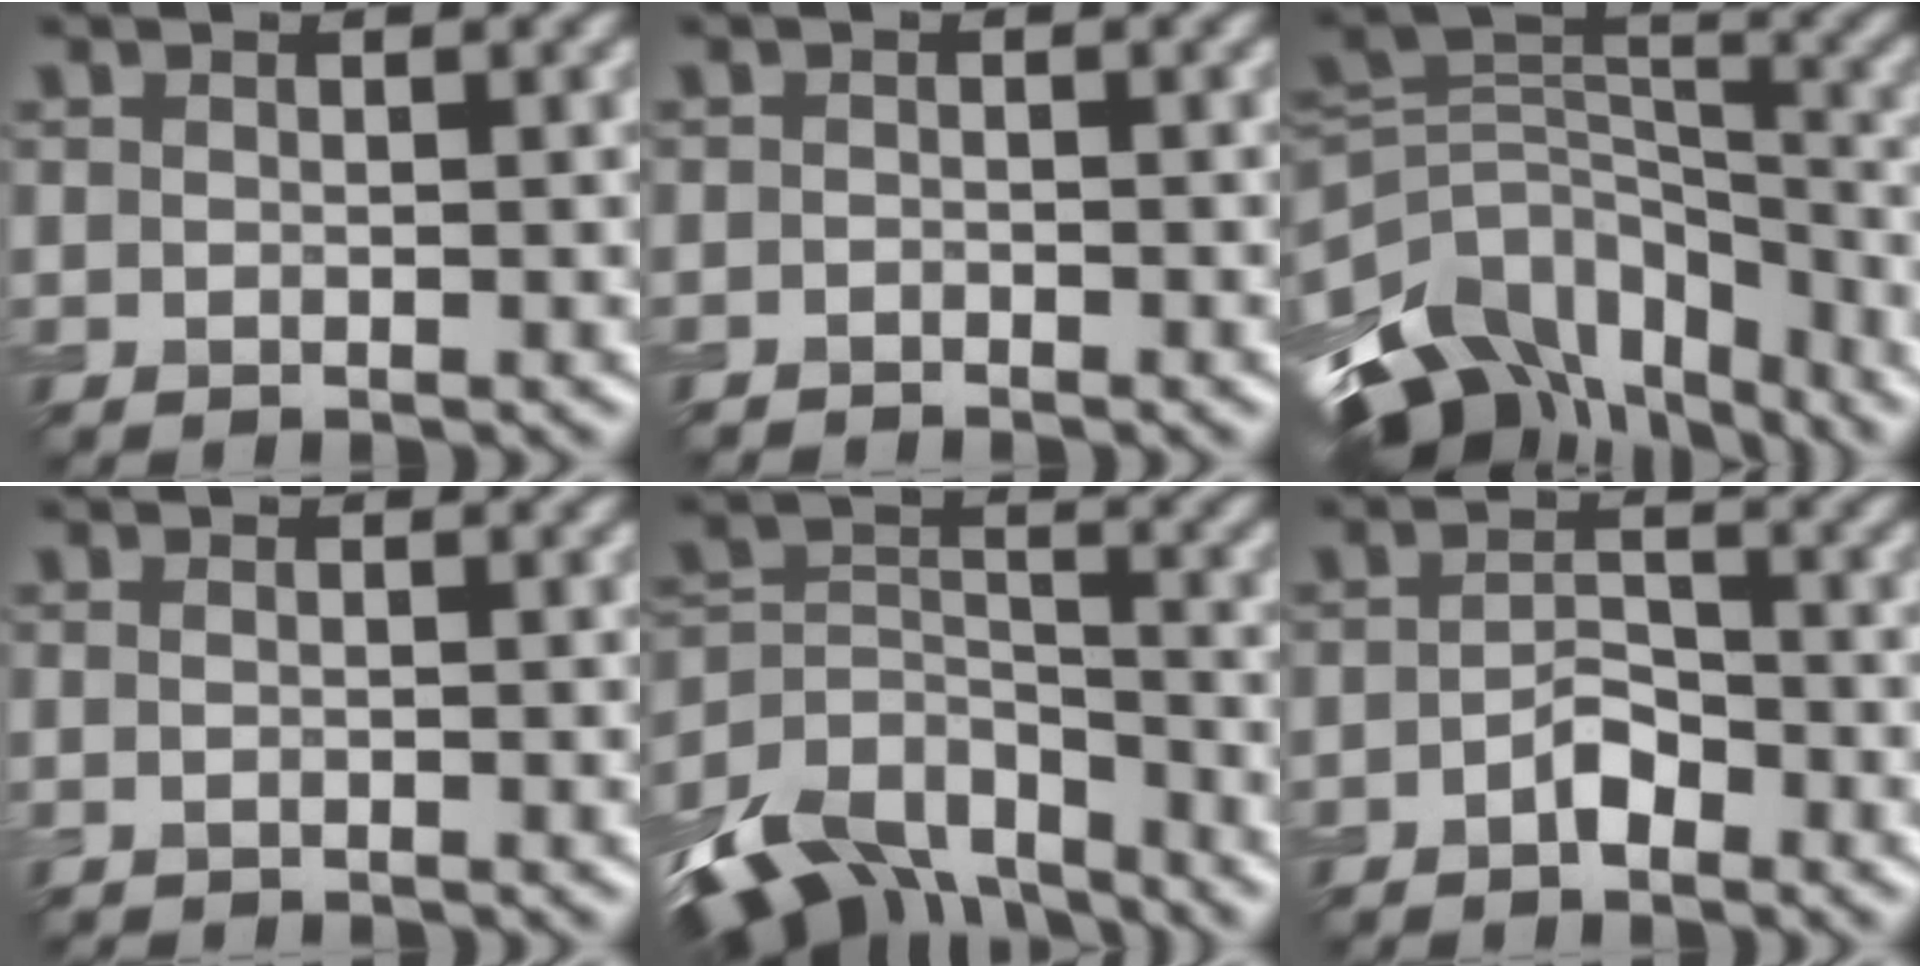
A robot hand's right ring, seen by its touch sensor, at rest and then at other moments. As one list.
[{"total": 0.8, "force": [-0.8, 0.2, 0.0], "torque": [0.002, -0.003, -0.015]}, {"total": 12.4, "force": [-7.5, 7.5, 6.5], "torque": [-0.157, 0.006, -0.122]}, {"total": 0.9, "force": [-0.5, 0.3, 0.7], "torque": [-0.006, -0.012, -0.013]}, {"total": 10.8, "force": [-8.1, 5.5, 4.6], "torque": [-0.100, -0.001, -0.145]}, {"total": 2.1, "force": [-1.3, 0.9, 1.3], "torque": [-0.023, 0.006, -0.026]}]